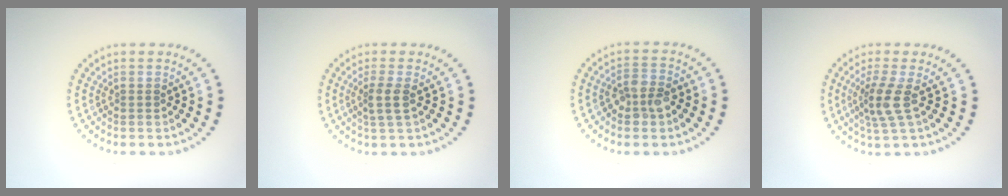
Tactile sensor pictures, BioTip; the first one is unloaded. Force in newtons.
{"total": 1.8, "press": 1.6, "slide": 0.9}
{"total": 2.6, "press": 2.4, "slide": 1.0}
{"total": 2.9, "press": 2.2, "slide": 1.9}